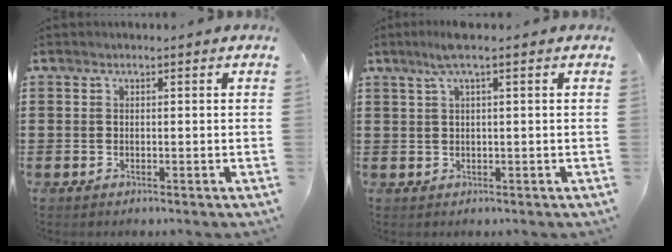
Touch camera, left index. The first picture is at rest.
{"total": 2.9, "force": [1.3, 0.0, 2.5], "torque": [-0.051, 0.001, 0.024]}